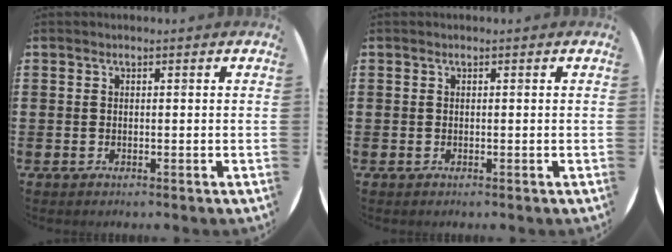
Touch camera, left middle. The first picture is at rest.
{"total": 0.0}